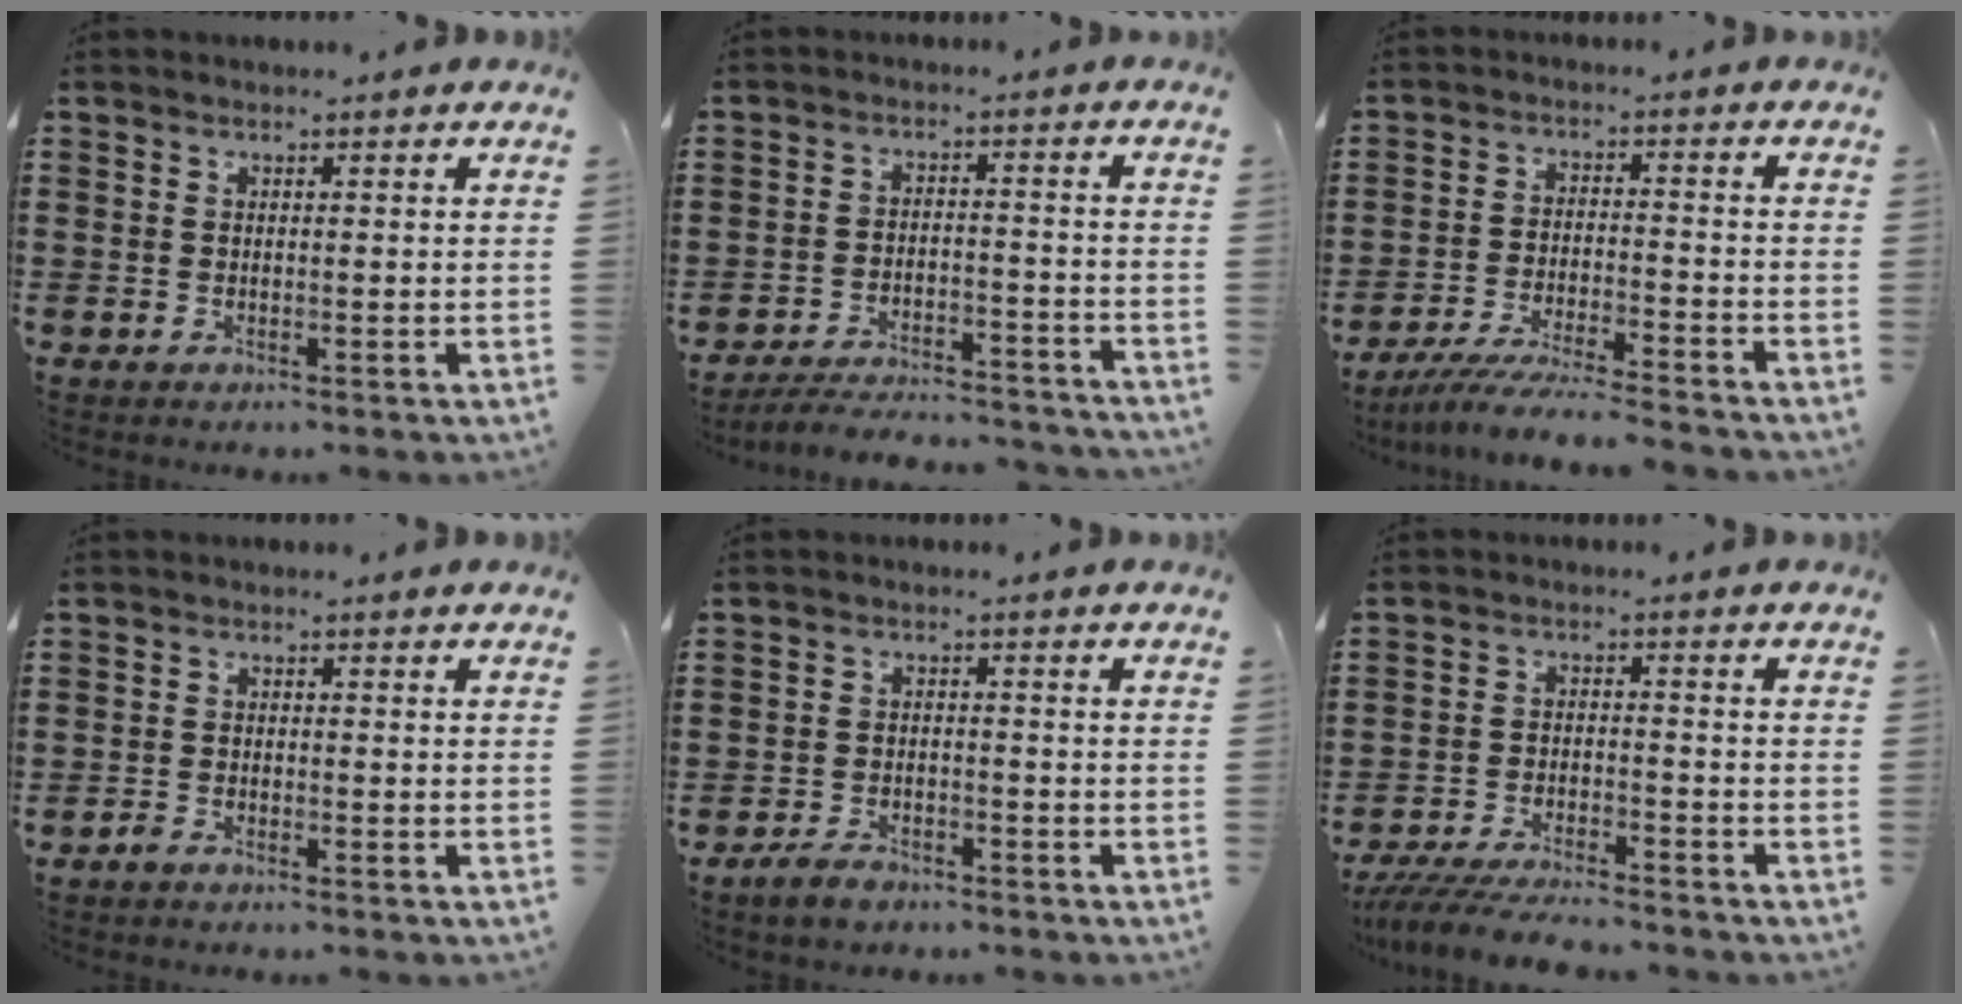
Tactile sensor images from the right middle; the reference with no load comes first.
{"total": 4.3, "force": [-4.2, -0.3, 0.8], "torque": [-0.016, -0.001, -0.086]}
{"total": 5.5, "force": [-5.2, -0.6, 1.9], "torque": [-0.036, -0.013, -0.099]}
{"total": 1.2, "force": [-1.0, 0.3, 0.4], "torque": [-0.019, -0.005, -0.023]}
{"total": 1.9, "force": [-1.7, 0.5, 0.7], "torque": [-0.011, 0.006, -0.035]}
{"total": 5.0, "force": [-4.8, 0.0, 1.5], "torque": [-0.031, -0.003, -0.094]}